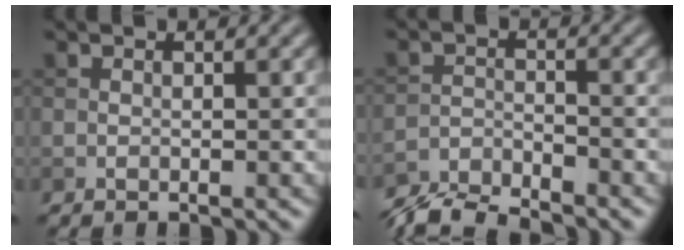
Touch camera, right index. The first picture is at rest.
{"total": 5.0, "force": [-4.8, 0.7, 1.0], "torque": [-0.021, -0.009, -0.097]}